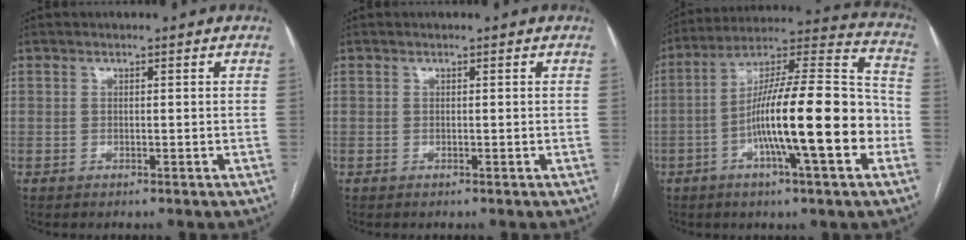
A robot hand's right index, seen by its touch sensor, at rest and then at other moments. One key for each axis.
{"total": 0.0}
{"total": 20.4, "fx": -5.1, "fy": 2.1, "fz": 19.7, "tx": -0.322, "ty": 0.012, "tz": -0.086}